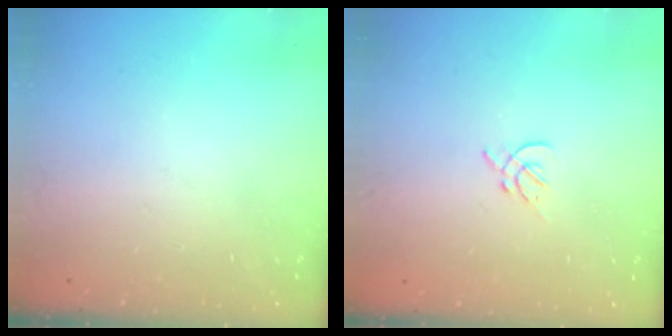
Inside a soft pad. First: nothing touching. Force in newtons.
{"total": 2.0, "press": 1.9, "slide": 0.5}